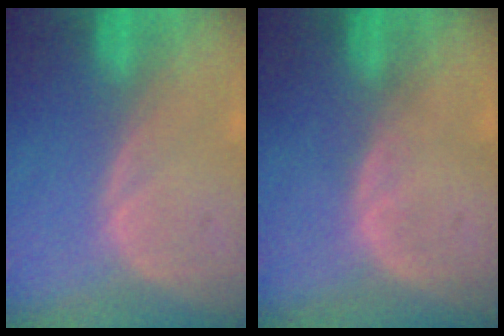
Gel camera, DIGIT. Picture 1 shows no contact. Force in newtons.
{"total": 0.7, "press": 0.6, "slide": 0.2}